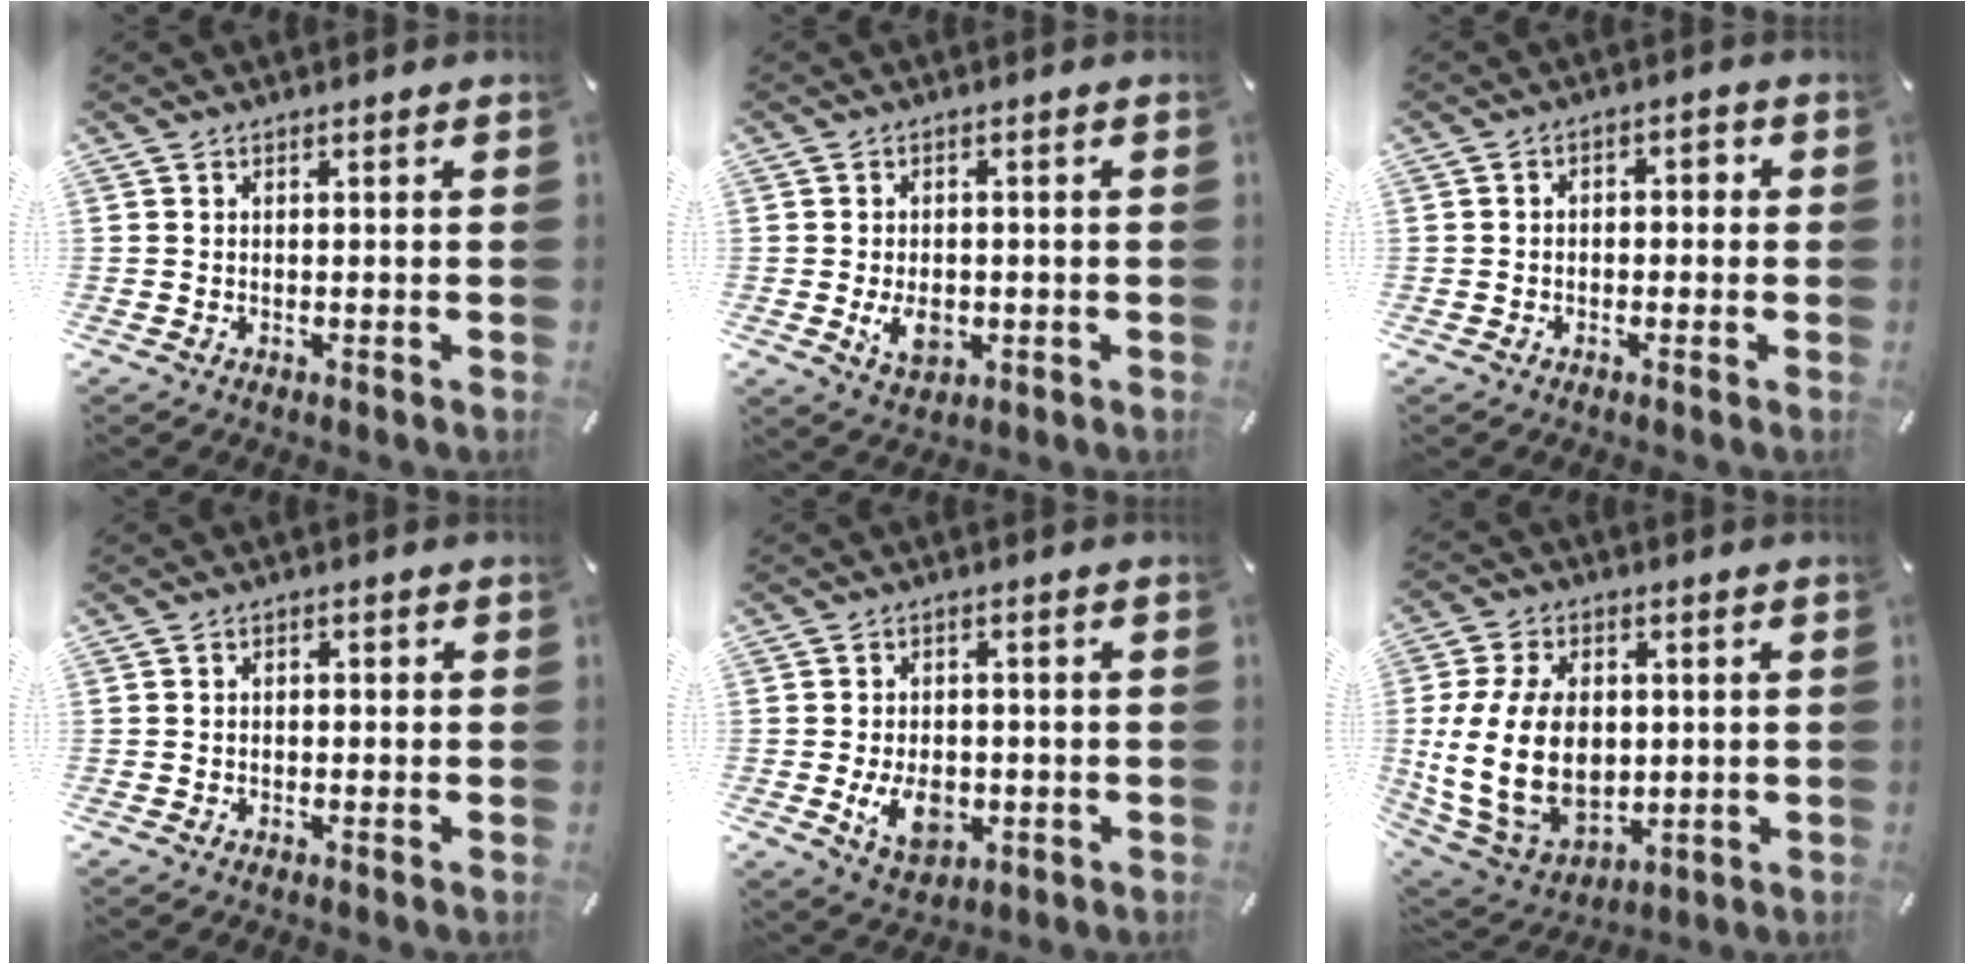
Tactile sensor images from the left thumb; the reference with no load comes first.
{"total": 5.9, "force": [-1.2, 4.1, 4.1], "torque": [-0.072, -0.006, -0.024]}
{"total": 2.8, "force": [-1.7, 1.7, 1.4], "torque": [-0.024, 0.015, -0.035]}
{"total": 1.5, "force": [-0.8, 1.0, 0.7], "torque": [-0.014, 0.007, -0.018]}
{"total": 8.7, "force": [-2.0, 6.0, 5.9], "torque": [-0.119, 0.005, -0.034]}
{"total": 20.1, "force": [0.1, 14.5, 14.0], "torque": [-0.289, -0.005, 0.007]}